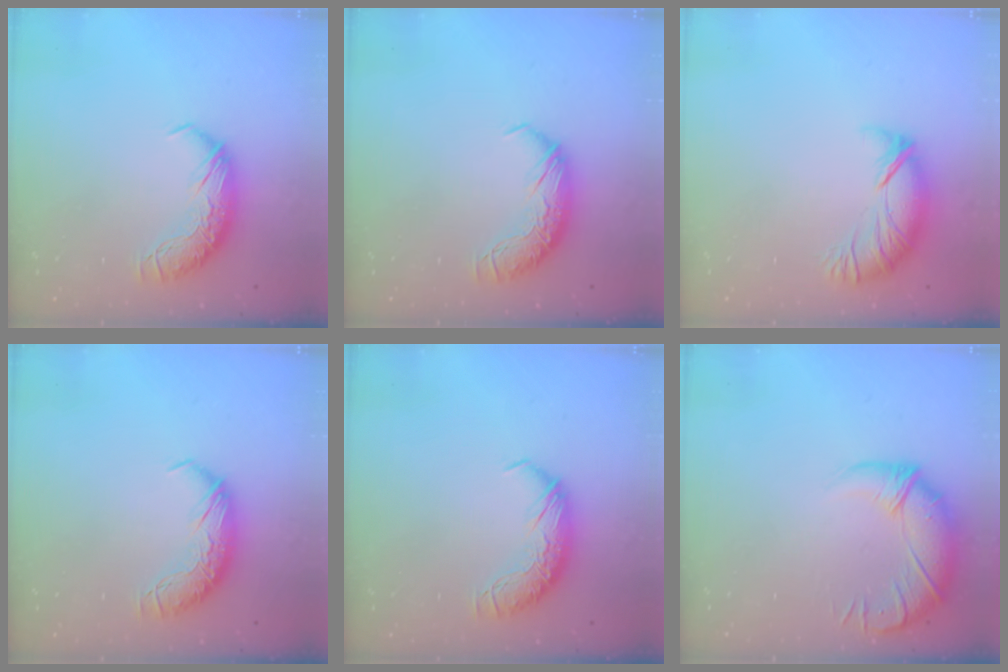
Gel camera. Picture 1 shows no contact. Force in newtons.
{"total": 0.0}
{"total": 3.8, "press": 3.2, "slide": 2.1}
{"total": 0.0}
{"total": 0.0}
{"total": 2.9, "press": 1.8, "slide": 2.3}